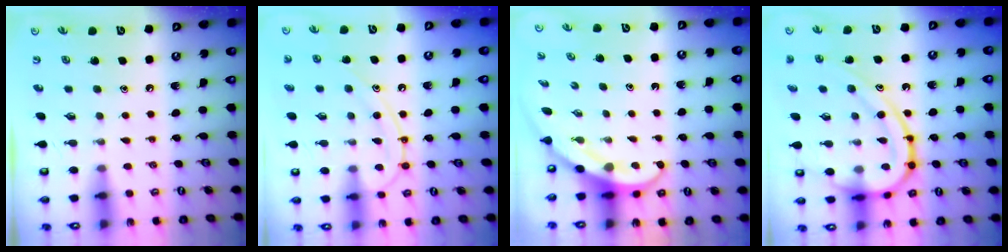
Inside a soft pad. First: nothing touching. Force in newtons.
{"total": 14.0, "press": 14.0, "slide": 1.3}
{"total": 3.5, "press": 3.5, "slide": 0.1}
{"total": 18.1, "press": 18.0, "slide": 1.1}